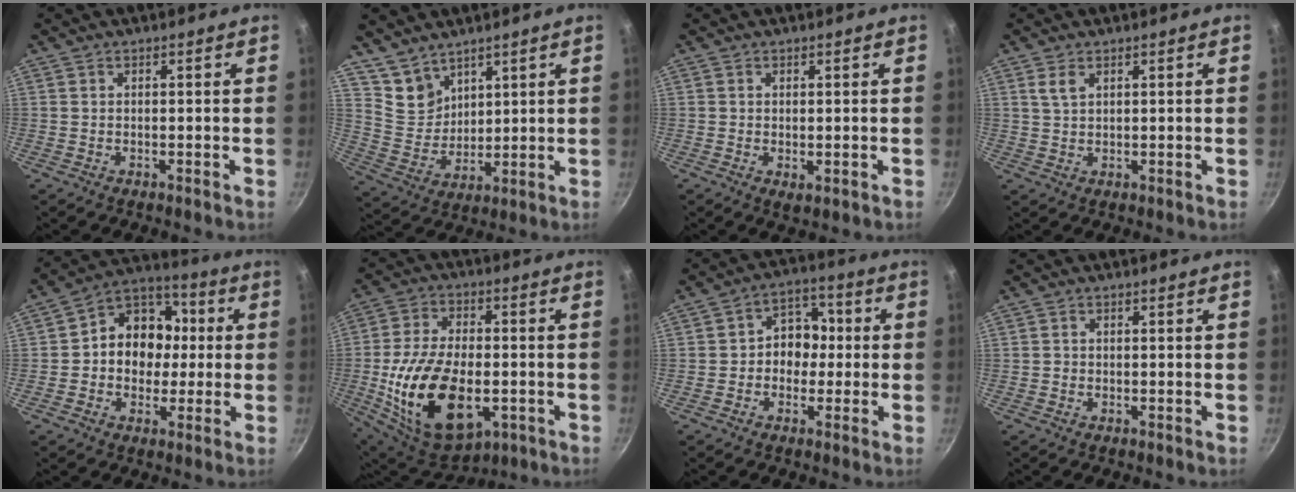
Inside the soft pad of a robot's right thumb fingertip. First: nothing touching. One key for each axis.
{"total": 8.0, "fx": 6.2, "fy": 4.8, "fz": 1.8, "tx": -0.012, "ty": -0.032, "tz": 0.135}
{"total": 1.8, "fx": -0.1, "fy": 0.9, "fz": 1.5, "tx": -0.023, "ty": -0.008, "tz": 0.000}
{"total": 2.6, "fx": 1.3, "fy": 1.4, "fz": 1.8, "tx": -0.034, "ty": -0.003, "tz": 0.026}
{"total": 13.2, "fx": 0.2, "fy": 11.0, "fz": 7.3, "tx": -0.062, "ty": 0.028, "tz": -0.017}
{"total": 21.7, "fx": -4.5, "fy": 12.3, "fz": 17.3, "tx": -0.307, "ty": 0.012, "tz": -0.062}
{"total": 8.0, "fx": -0.3, "fy": 6.6, "fz": 4.5, "tx": -0.009, "ty": 0.023, "tz": -0.018}
{"total": 0.0}